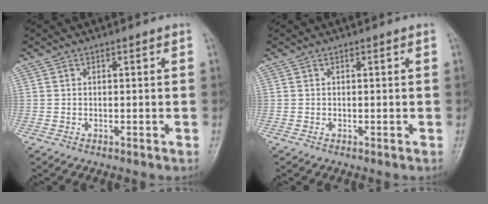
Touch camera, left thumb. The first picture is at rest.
{"total": 0.0}